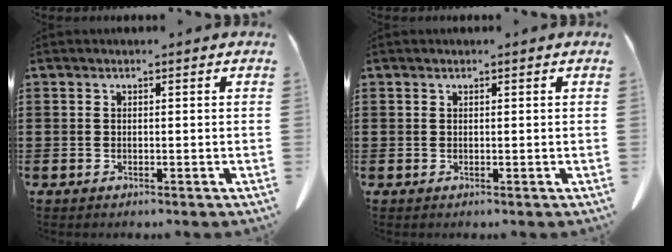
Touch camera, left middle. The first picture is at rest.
{"total": 0.0}